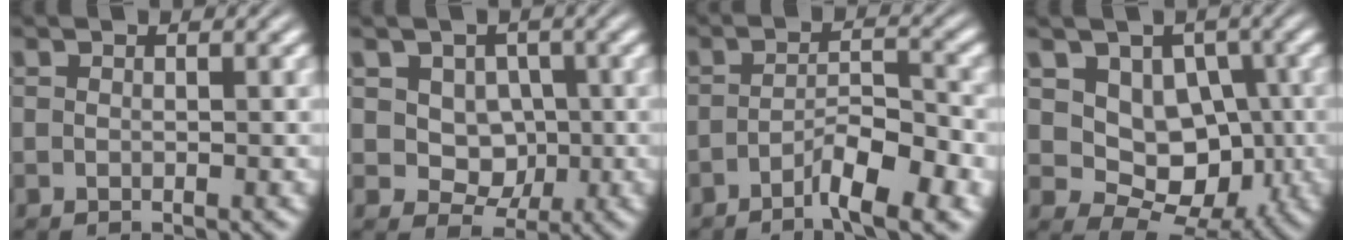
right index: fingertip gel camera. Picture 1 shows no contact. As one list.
[{"total": 5.6, "force": [0.3, 5.0, 2.5], "torque": [-0.035, -0.022, 0.008]}, {"total": 4.7, "force": [-3.1, 0.7, 3.5], "torque": [-0.041, -0.008, -0.049]}, {"total": 9.5, "force": [-0.5, 7.6, 5.6], "torque": [-0.110, -0.045, 0.002]}]